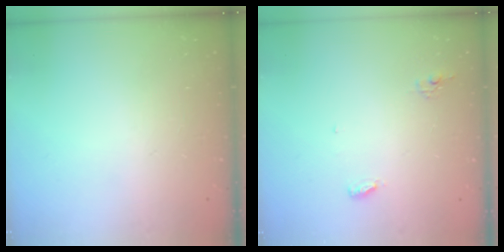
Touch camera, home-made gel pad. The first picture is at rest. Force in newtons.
{"total": 4.8, "press": 4.8, "slide": 0.3}